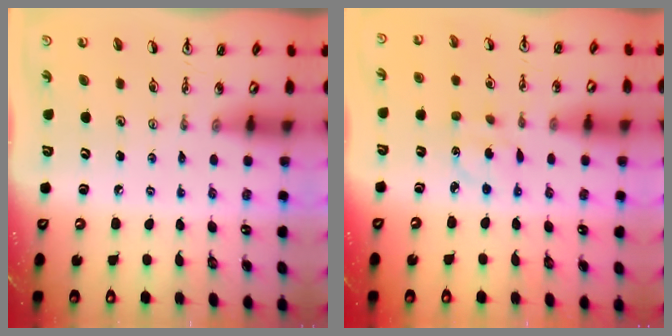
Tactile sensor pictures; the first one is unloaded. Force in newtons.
{"total": 3.1, "press": 3.1, "slide": 0.7}